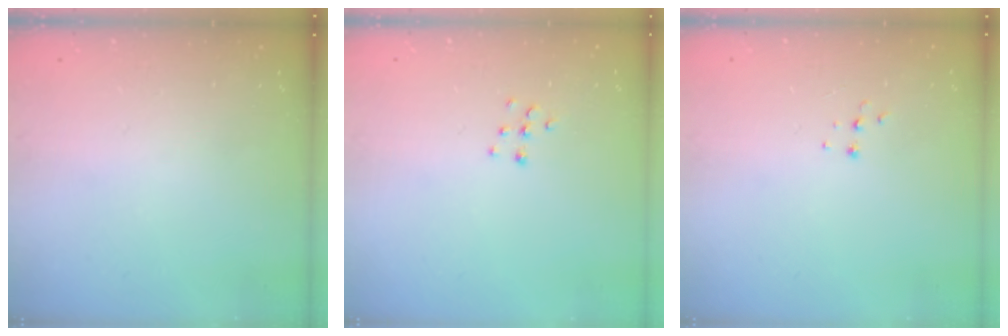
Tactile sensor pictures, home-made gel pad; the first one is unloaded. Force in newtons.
{"total": 5.8, "press": 5.8, "slide": 0.3}
{"total": 4.9, "press": 4.9, "slide": 0.7}